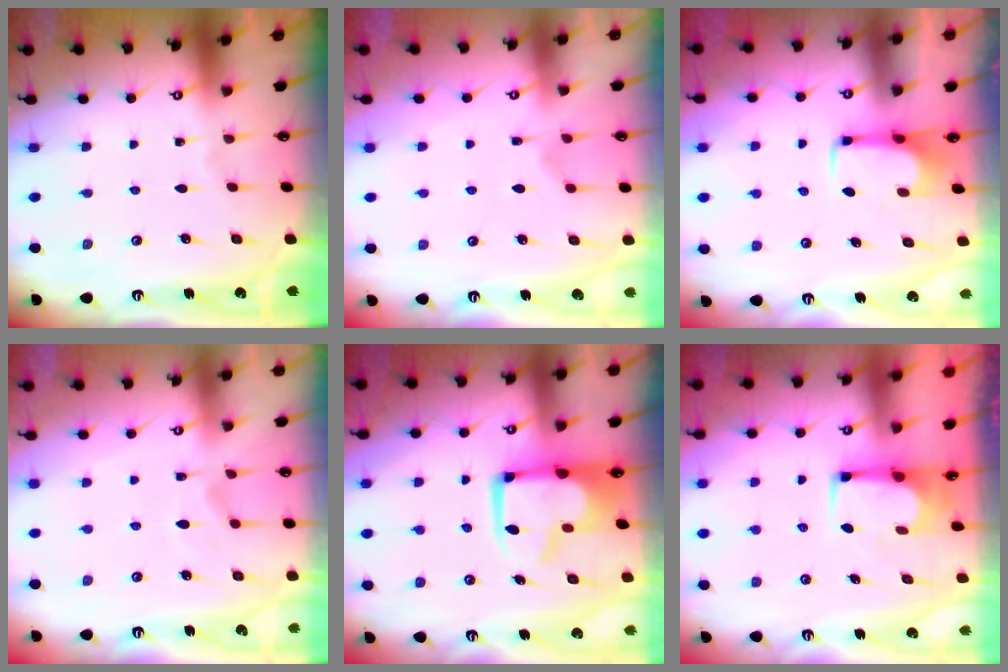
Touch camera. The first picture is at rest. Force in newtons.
{"total": 2.5, "press": 2.2, "slide": 1.2}
{"total": 1.7, "press": 1.7, "slide": 0.4}
{"total": 5.4, "press": 5.2, "slide": 1.3}
{"total": 3.7, "press": 3.4, "slide": 1.5}
{"total": 2.1, "press": 2.1, "slide": 0.1}